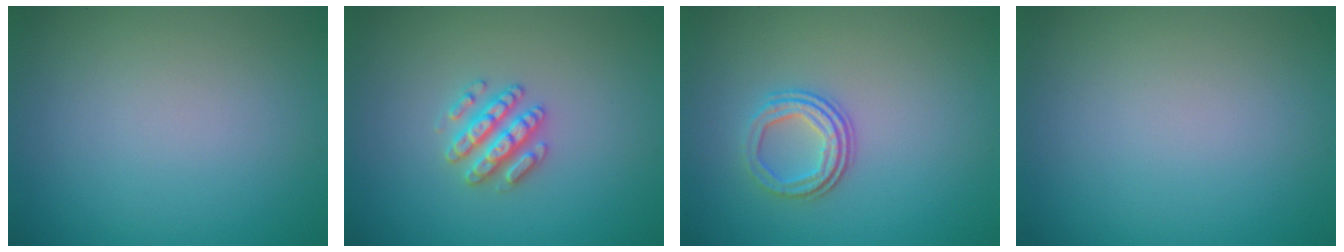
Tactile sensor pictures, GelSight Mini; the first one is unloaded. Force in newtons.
{"total": 2.9, "press": 2.8, "slide": 0.5}
{"total": 2.9, "press": 2.3, "slide": 1.7}
{"total": 0.0}